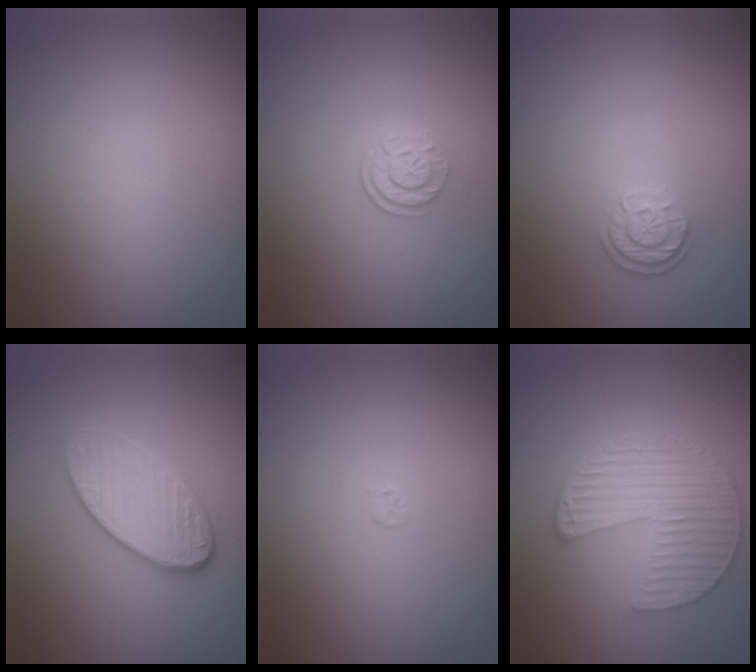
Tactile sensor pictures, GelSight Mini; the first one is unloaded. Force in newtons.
{"total": 2.5, "press": 1.8, "slide": 1.8}
{"total": 2.5, "press": 2.0, "slide": 1.5}
{"total": 4.1, "press": 3.3, "slide": 2.4}
{"total": 0.5, "press": 0.5, "slide": 0.1}
{"total": 6.6, "press": 4.8, "slide": 4.4}